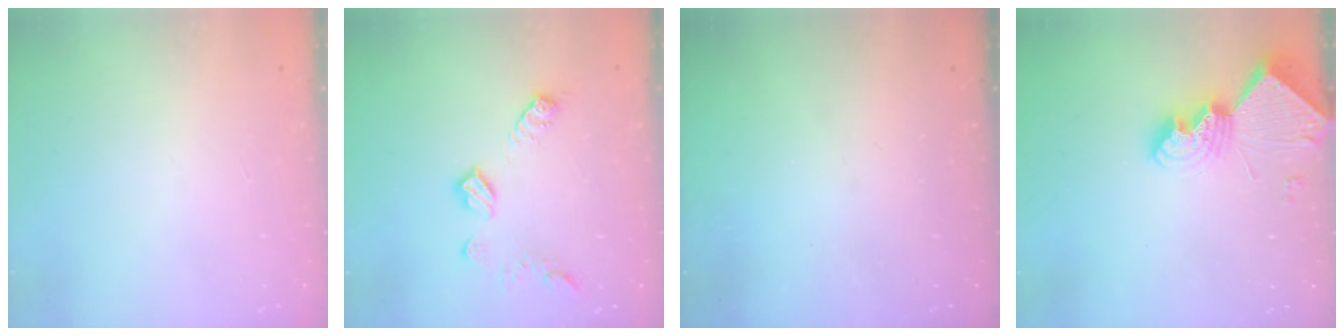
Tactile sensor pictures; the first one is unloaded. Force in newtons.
{"total": 9.7, "press": 9.7, "slide": 0.2}
{"total": 0.0}
{"total": 9.1, "press": 9.1, "slide": 0.6}